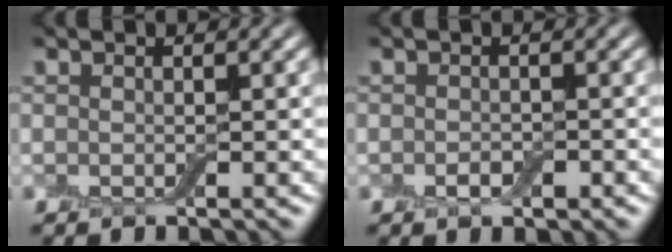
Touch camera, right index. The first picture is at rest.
{"total": 1.4, "force": [-0.6, 0.8, 0.9], "torque": [-0.017, -0.001, -0.011]}